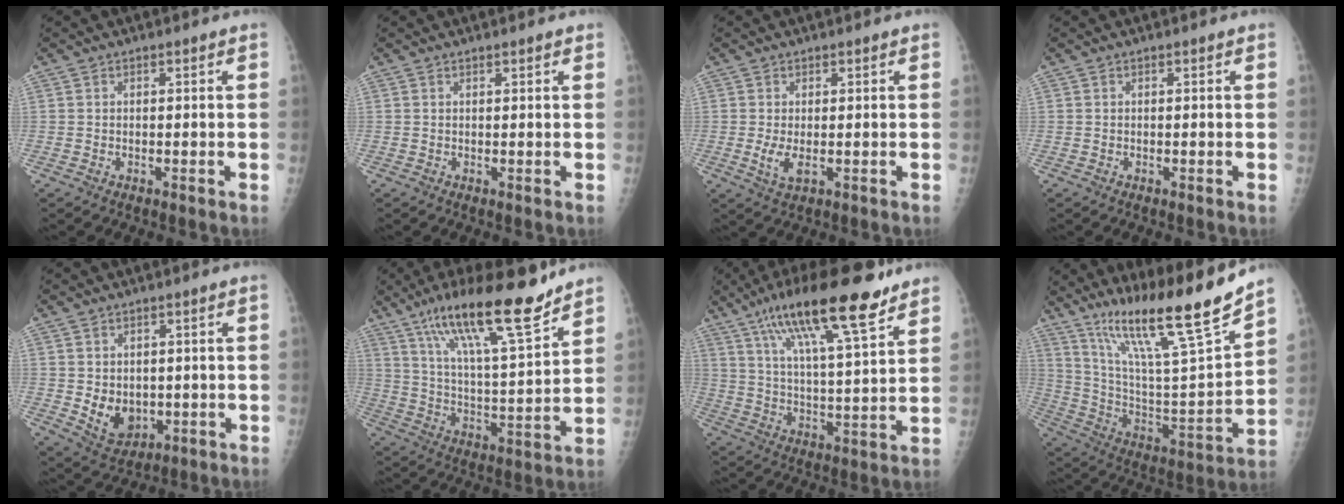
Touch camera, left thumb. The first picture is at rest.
{"total": 0.8, "force": [0.7, 0.2, 0.4], "torque": [-0.004, -0.001, 0.008]}
{"total": 3.1, "force": [-0.2, 1.4, 2.8], "torque": [-0.058, -0.010, 0.000]}
{"total": 0.0}
{"total": 6.7, "force": [-0.3, 5.3, 4.1], "torque": [-0.045, -0.012, 0.015]}
{"total": 20.5, "force": [14.5, 3.5, 14.1], "torque": [-0.221, -0.065, 0.248]}
{"total": 20.5, "force": [13.1, 4.5, 15.1], "torque": [-0.244, -0.036, 0.221]}
{"total": 24.3, "force": [17.6, 2.0, 16.7], "torque": [-0.252, -0.069, 0.312]}